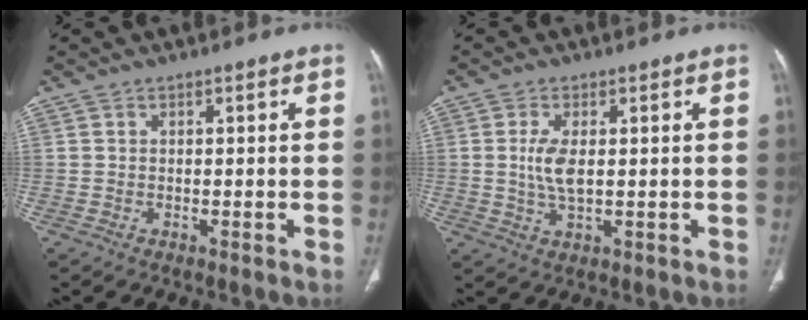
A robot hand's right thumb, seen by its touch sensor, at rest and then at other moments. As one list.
[{"total": 4.9, "force": [0.4, 1.9, 4.5], "torque": [-0.102, -0.008, 0.013]}]